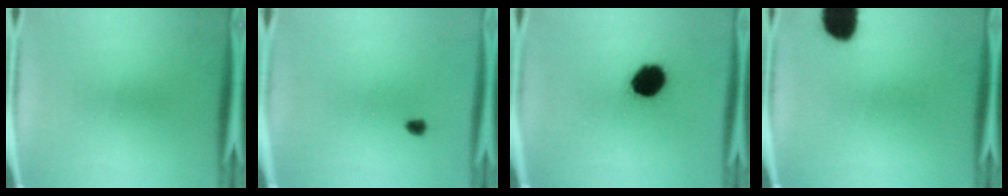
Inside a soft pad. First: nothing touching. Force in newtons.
{"total": 1.7}
{"total": 11.9}
{"total": 8.6}